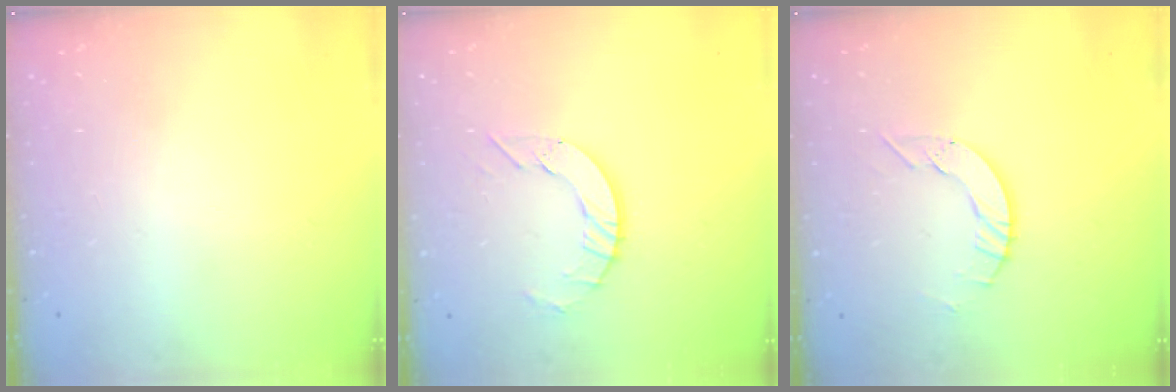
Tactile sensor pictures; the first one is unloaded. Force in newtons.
{"total": 7.1, "press": 7.0, "slide": 0.7}
{"total": 5.5, "press": 5.5, "slide": 0.2}